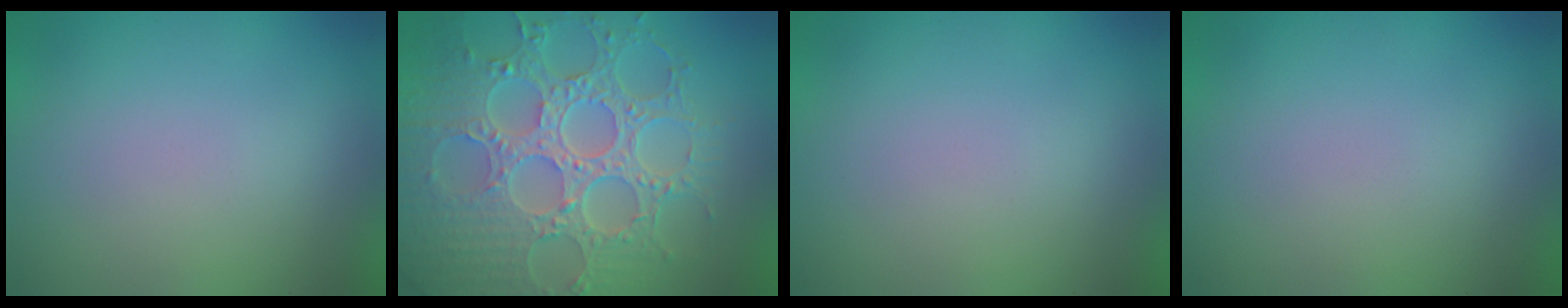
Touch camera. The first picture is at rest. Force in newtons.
{"total": 8.8, "press": 6.6, "slide": 5.9}
{"total": 0.0}
{"total": 0.0}